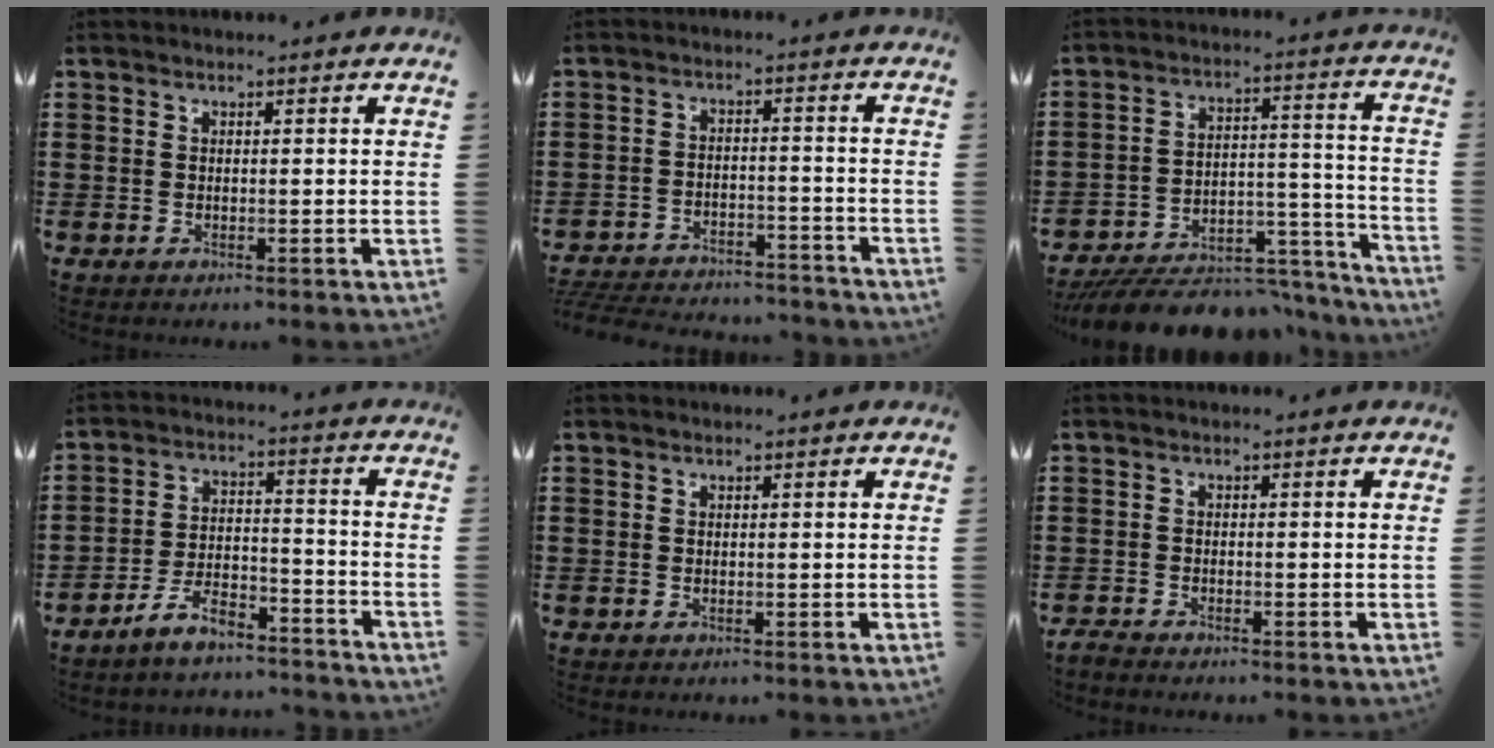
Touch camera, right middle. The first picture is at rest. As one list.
[{"total": 4.8, "force": [-4.8, 0.5, 0.6], "torque": [-0.022, 0.003, -0.102]}, {"total": 8.8, "force": [-8.0, 2.5, 2.6], "torque": [-0.031, 0.027, -0.149]}, {"total": 6.8, "force": [-6.1, 1.5, 2.6], "torque": [-0.053, 0.006, -0.121]}, {"total": 0.0}, {"total": 1.2, "force": [-1.2, 0.2, 0.1], "torque": [-0.007, 0.001, -0.025]}]